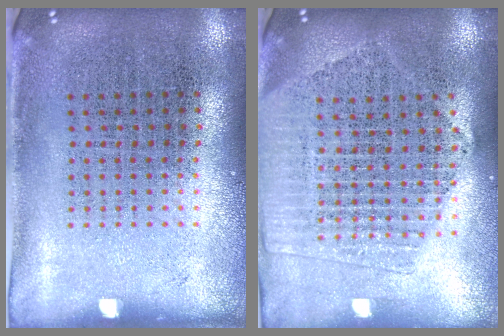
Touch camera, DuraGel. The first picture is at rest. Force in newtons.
{"total": 2.0, "press": 1.8, "slide": 0.9}